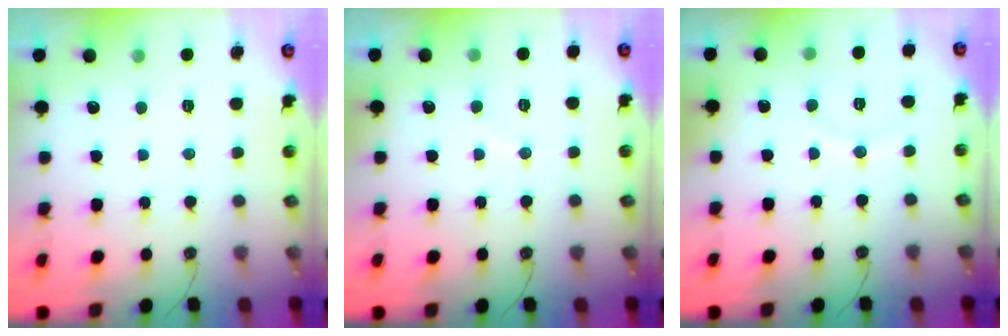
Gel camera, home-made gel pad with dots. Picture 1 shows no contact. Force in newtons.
{"total": 3.0, "press": 3.0, "slide": 0.3}
{"total": 4.1, "press": 4.1, "slide": 0.5}